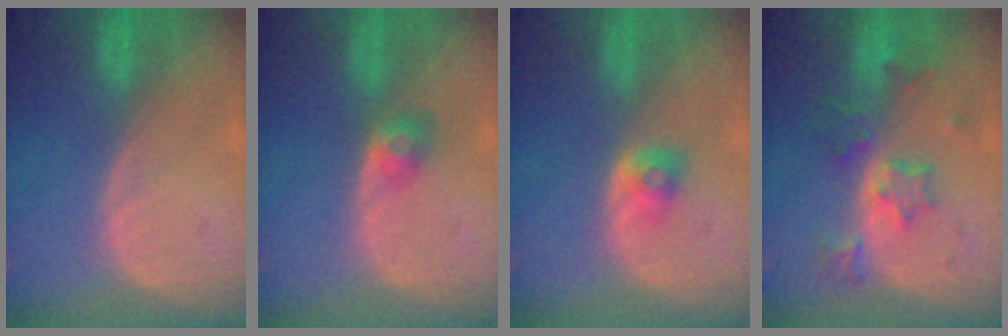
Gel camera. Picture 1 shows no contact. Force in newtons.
{"total": 3.0, "press": 2.6, "slide": 1.4}
{"total": 2.5, "press": 2.3, "slide": 0.9}
{"total": 7.1, "press": 6.3, "slide": 3.3}